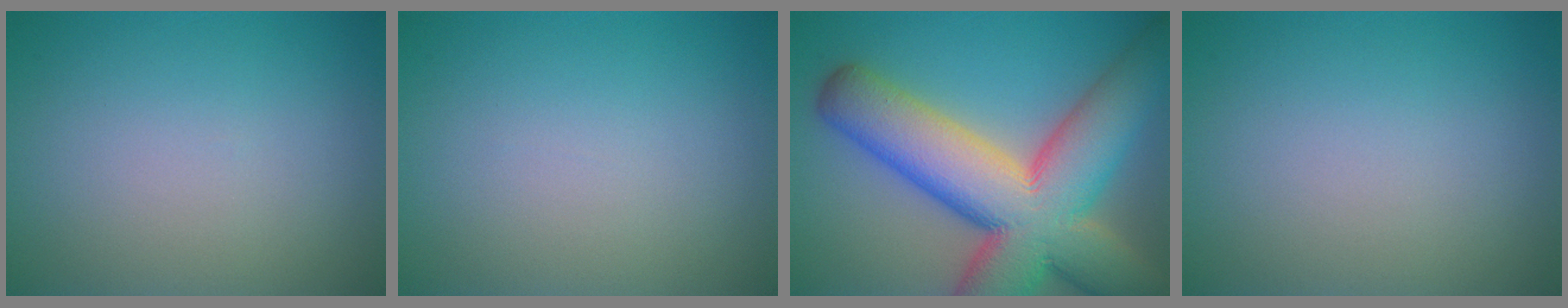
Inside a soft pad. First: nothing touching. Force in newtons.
{"total": 0.0}
{"total": 15.7, "press": 15.7, "slide": 1.1}
{"total": 0.0}